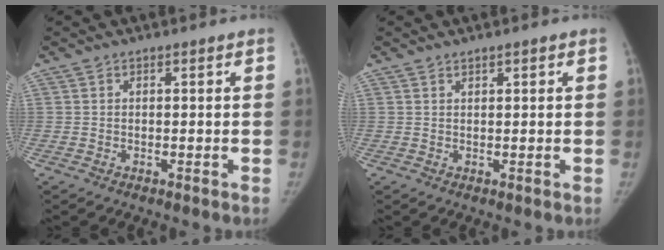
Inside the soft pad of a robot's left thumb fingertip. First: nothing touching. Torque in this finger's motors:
{"motor_torque": [-0.25, -0.08, -0.28, 0.04, -0.07]}